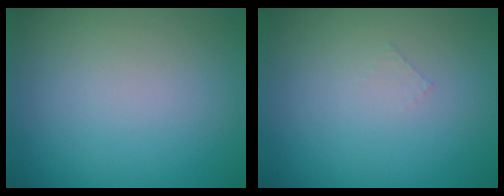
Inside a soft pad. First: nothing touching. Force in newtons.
{"total": 0.5, "press": 0.5, "slide": 0.1}